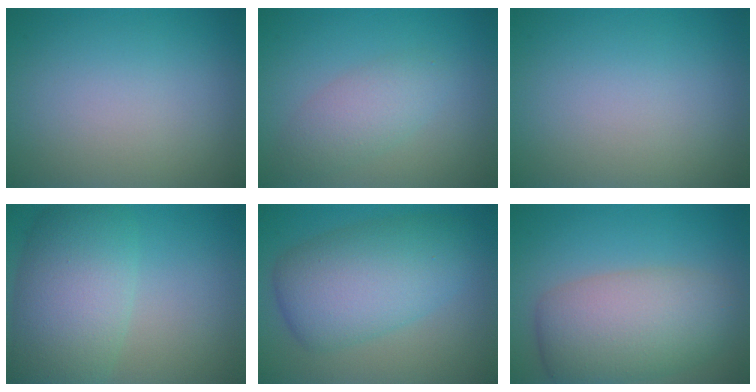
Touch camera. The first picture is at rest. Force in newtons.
{"total": 2.8, "press": 2.8, "slide": 0.0}
{"total": 0.0}
{"total": 8.2, "press": 8.2, "slide": 0.3}
{"total": 7.5, "press": 7.5, "slide": 0.4}
{"total": 7.5, "press": 7.5, "slide": 0.4}